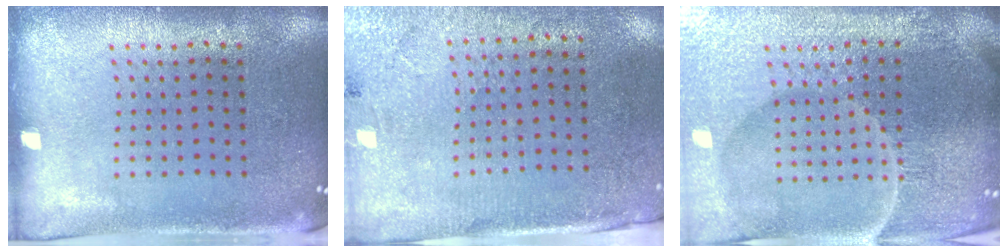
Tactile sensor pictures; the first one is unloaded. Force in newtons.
{"total": 2.7, "press": 2.4, "slide": 1.3}
{"total": 6.3, "press": 5.7, "slide": 2.7}